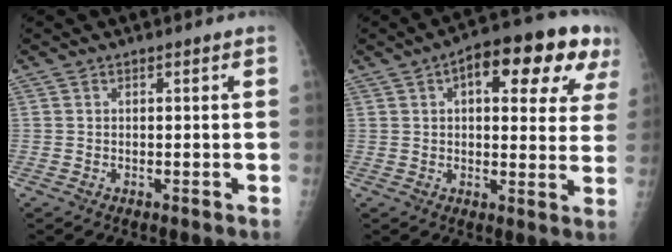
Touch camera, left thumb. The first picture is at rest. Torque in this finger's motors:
{"motor_torque": [0.28, 0.47, 0.09, -0.15, 0.06]}